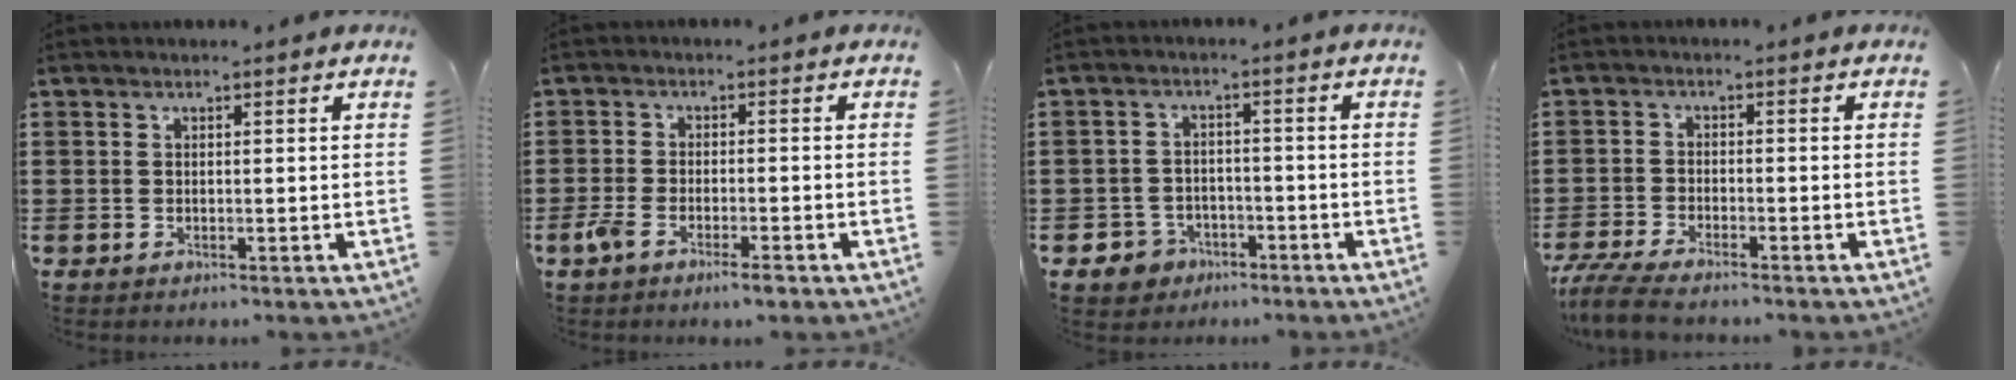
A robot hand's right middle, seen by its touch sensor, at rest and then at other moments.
{"total": 3.7, "force": [-2.3, 1.0, 2.8], "torque": [-0.065, -0.002, -0.046]}
{"total": 3.5, "force": [-2.6, 2.2, 0.5], "torque": [-0.031, 0.001, -0.059]}
{"total": 4.5, "force": [-4.1, 0.2, 1.7], "torque": [-0.056, -0.015, -0.088]}